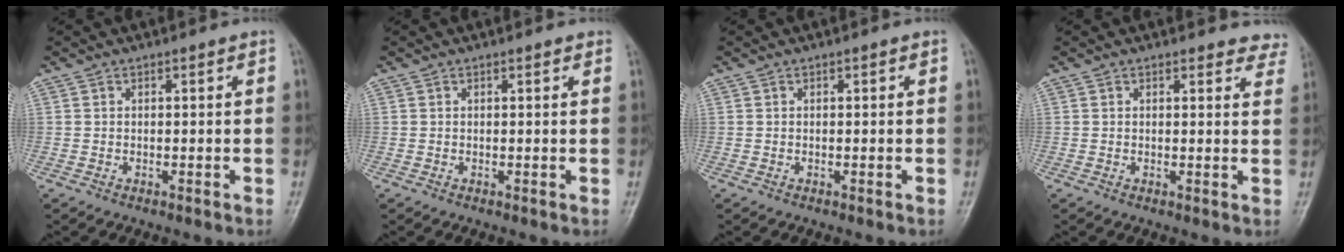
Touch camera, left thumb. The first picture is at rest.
{"total": 0.7, "force": [0.5, 0.3, 0.4], "torque": [-0.007, -0.001, 0.003]}
{"total": 0.0}
{"total": 5.3, "force": [4.9, 1.9, 0.4], "torque": [0.038, -0.022, 0.027]}